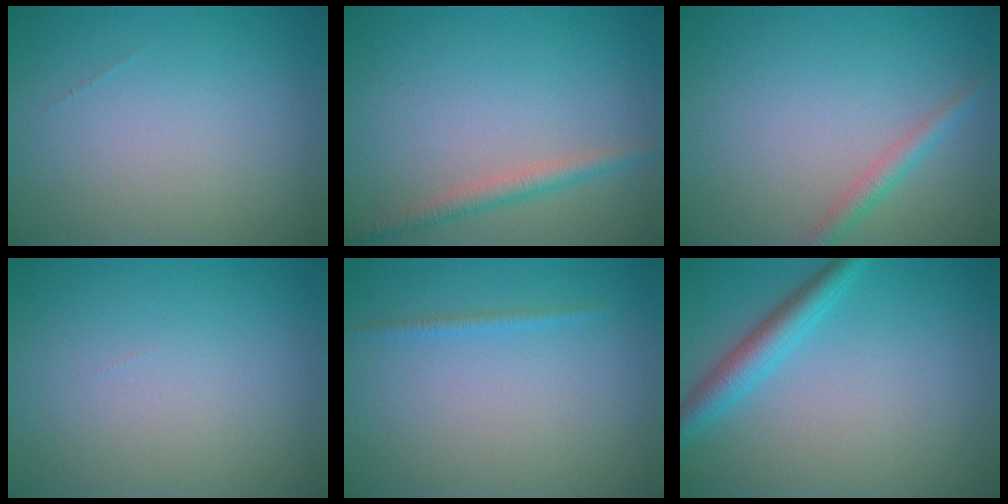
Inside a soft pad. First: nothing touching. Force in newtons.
{"total": 1.9, "press": 1.9, "slide": 0.0}
{"total": 1.8, "press": 1.8, "slide": 0.0}
{"total": 0.0}
{"total": 0.8, "press": 0.8, "slide": 0.1}
{"total": 3.1, "press": 3.1, "slide": 0.1}